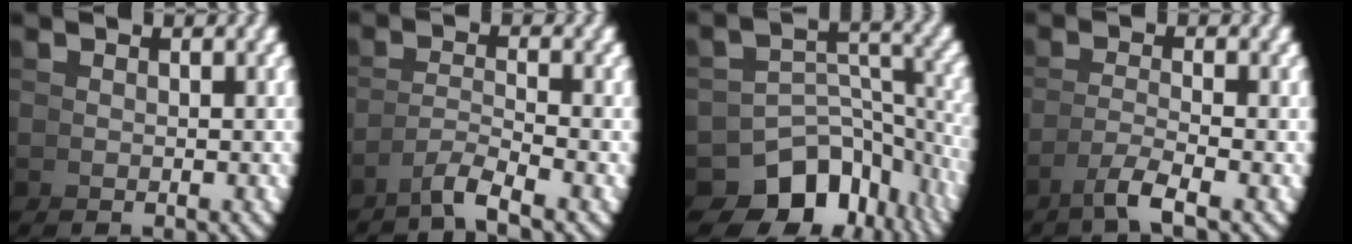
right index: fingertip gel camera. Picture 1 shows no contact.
{"total": 2.5, "force": [-1.8, -0.4, 1.8], "torque": [-0.023, 0.002, -0.032]}
{"total": 13.0, "force": [-6.4, 8.6, 7.4], "torque": [-0.123, -0.069, -0.071]}
{"total": 2.7, "force": [-1.4, -0.8, 2.2], "torque": [-0.040, -0.005, -0.019]}